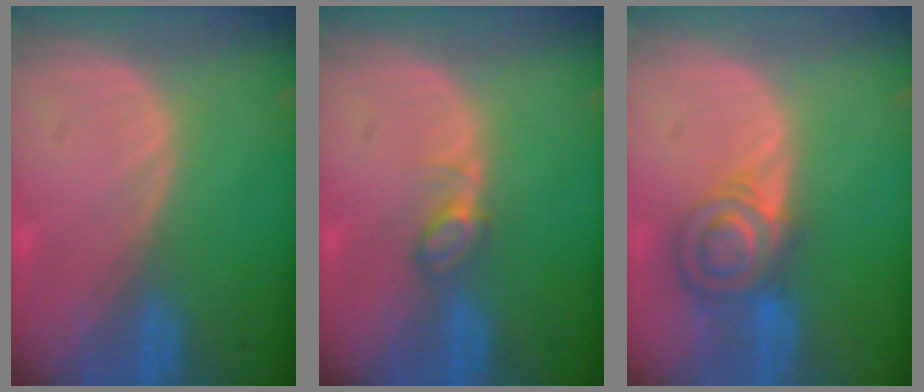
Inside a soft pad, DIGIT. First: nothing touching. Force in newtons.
{"total": 2.5, "press": 2.4, "slide": 0.3}
{"total": 7.3, "press": 6.3, "slide": 3.8}